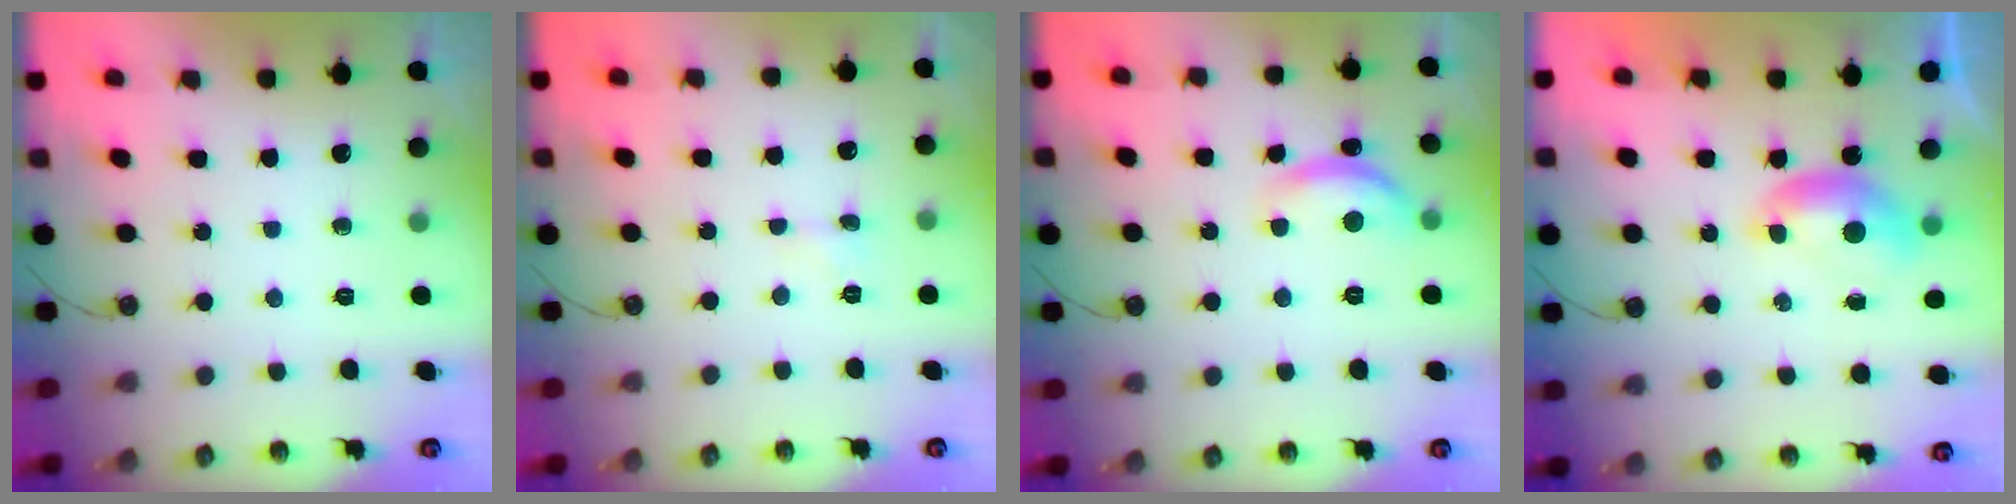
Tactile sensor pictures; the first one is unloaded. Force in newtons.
{"total": 0.0}
{"total": 4.6, "press": 4.5, "slide": 0.5}
{"total": 0.7, "press": 0.6, "slide": 0.3}